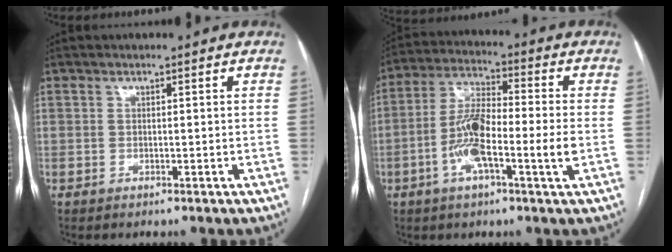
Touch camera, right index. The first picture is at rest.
{"total": 11.2, "force": [-2.6, 1.4, 10.8], "torque": [-0.213, 0.007, -0.057]}